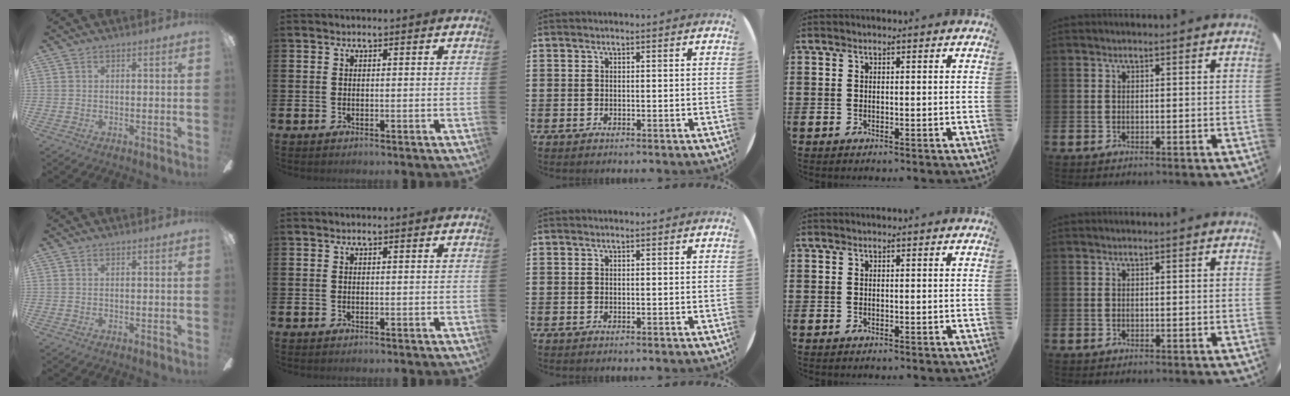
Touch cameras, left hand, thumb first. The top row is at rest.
{}